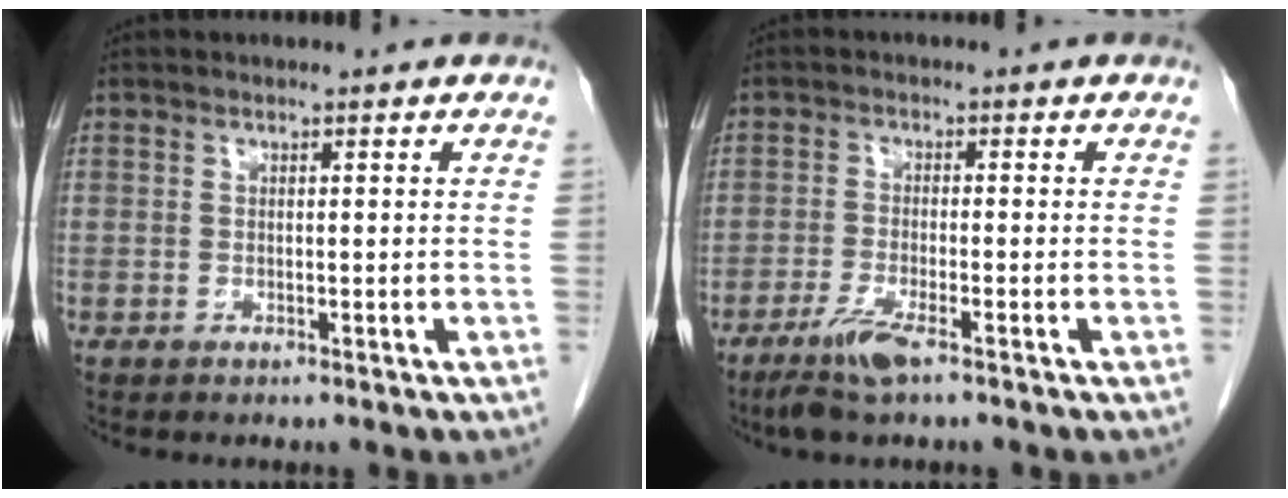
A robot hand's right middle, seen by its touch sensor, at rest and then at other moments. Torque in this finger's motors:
{"motor_torque": [0.11, -0.06, 0.06, 0.03]}